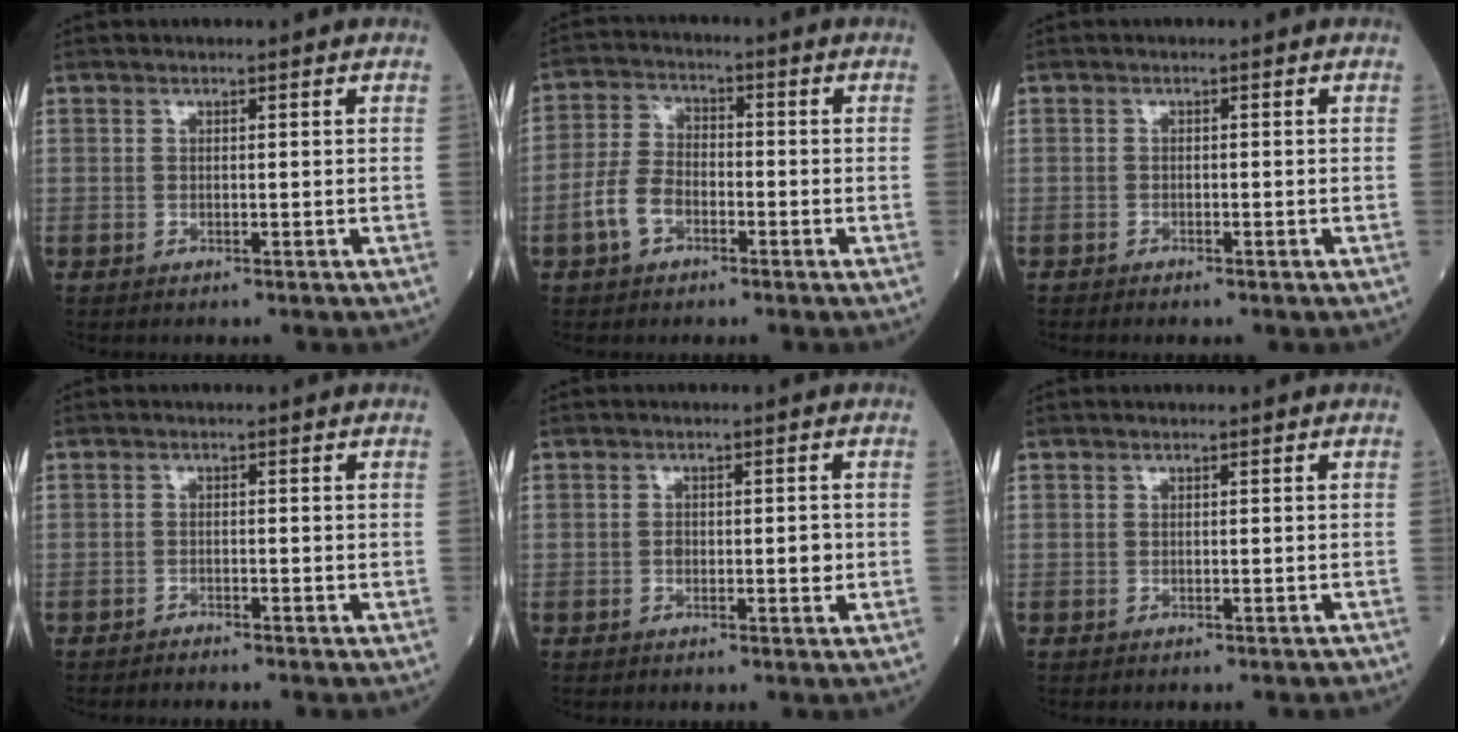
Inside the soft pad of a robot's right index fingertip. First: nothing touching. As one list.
[{"total": 6.0, "force": [-2.7, 3.6, 3.9], "torque": [-0.093, 0.012, -0.056]}, {"total": 1.2, "force": [-1.0, 0.2, 0.6], "torque": [-0.010, -0.001, -0.013]}, {"total": 1.4, "force": [-1.4, -0.1, 0.2], "torque": [-0.003, -0.001, -0.022]}, {"total": 2.6, "force": [-0.4, 1.2, 2.3], "torque": [-0.033, 0.002, -0.005]}, {"total": 0.6, "force": [-0.5, 0.2, 0.3], "torque": [-0.005, -0.001, -0.007]}]